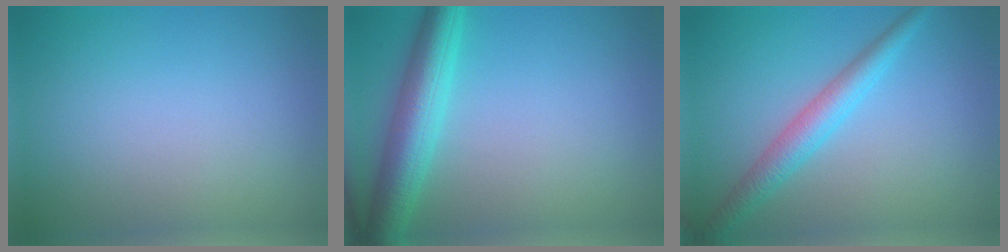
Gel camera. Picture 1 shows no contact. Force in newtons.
{"total": 5.5, "press": 5.5, "slide": 0.2}
{"total": 3.4, "press": 3.4, "slide": 0.1}